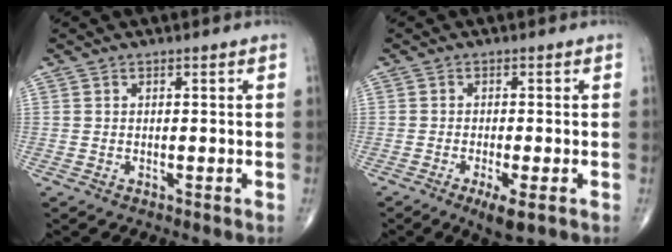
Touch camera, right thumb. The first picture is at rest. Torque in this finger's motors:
{"motor_torque": [0.02, 0.08, 0.05, 0.27, 0.11]}